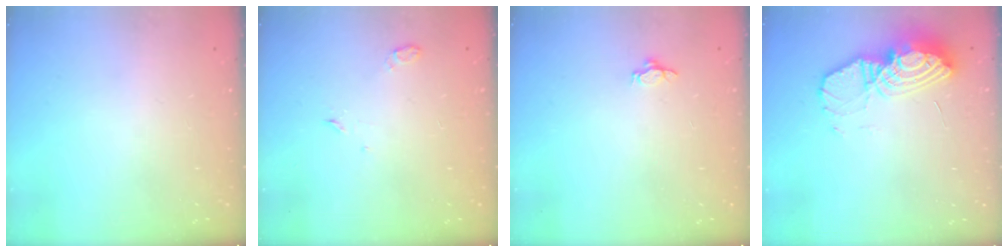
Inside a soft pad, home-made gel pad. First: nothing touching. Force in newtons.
{"total": 3.0, "press": 2.9, "slide": 0.6}
{"total": 2.7, "press": 2.6, "slide": 1.0}
{"total": 13.9, "press": 13.9, "slide": 1.3}